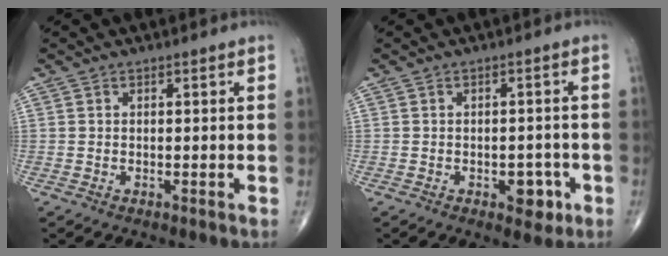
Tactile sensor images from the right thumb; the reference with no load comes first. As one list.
[{"total": 4.5, "force": [-1.9, 2.6, 3.1], "torque": [-0.020, 0.011, -0.022]}]